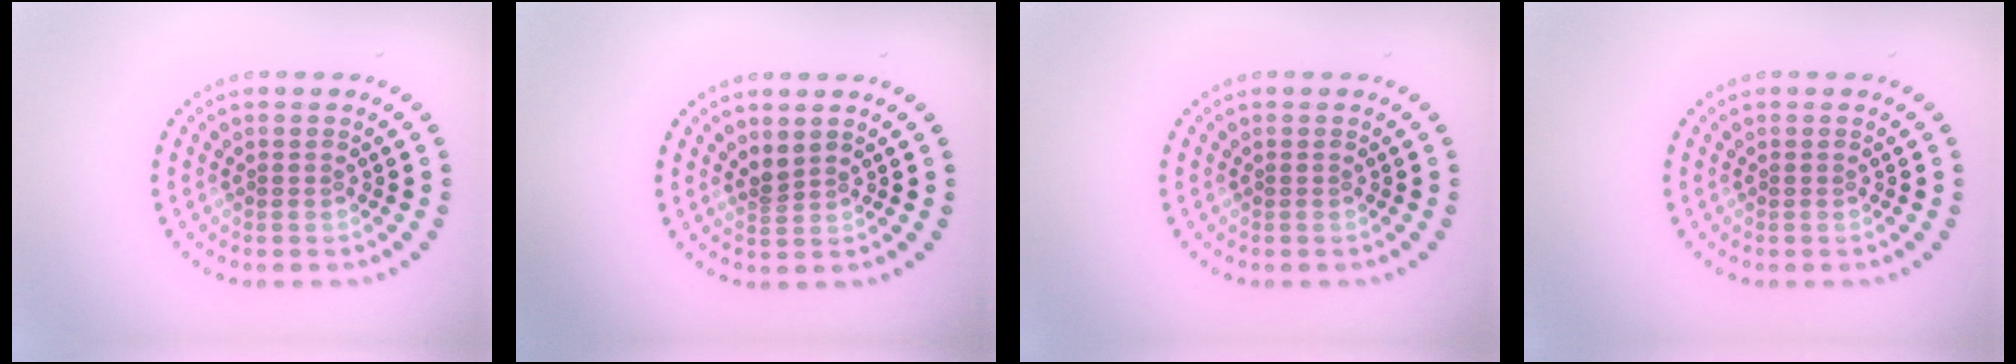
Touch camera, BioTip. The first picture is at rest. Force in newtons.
{"total": 1.1, "press": 0.6, "slide": 0.9}
{"total": 0.0}
{"total": 0.0}